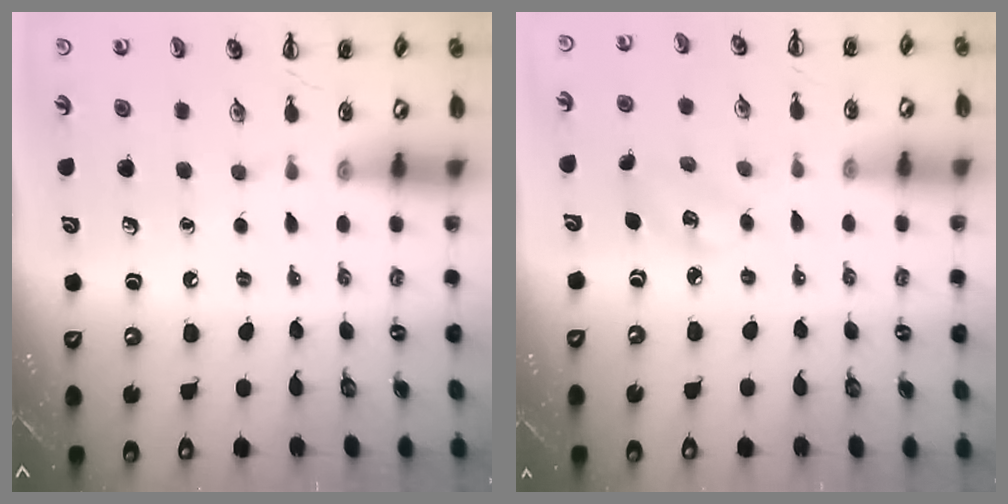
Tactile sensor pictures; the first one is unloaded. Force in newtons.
{"total": 4.1, "press": 3.9, "slide": 1.2}